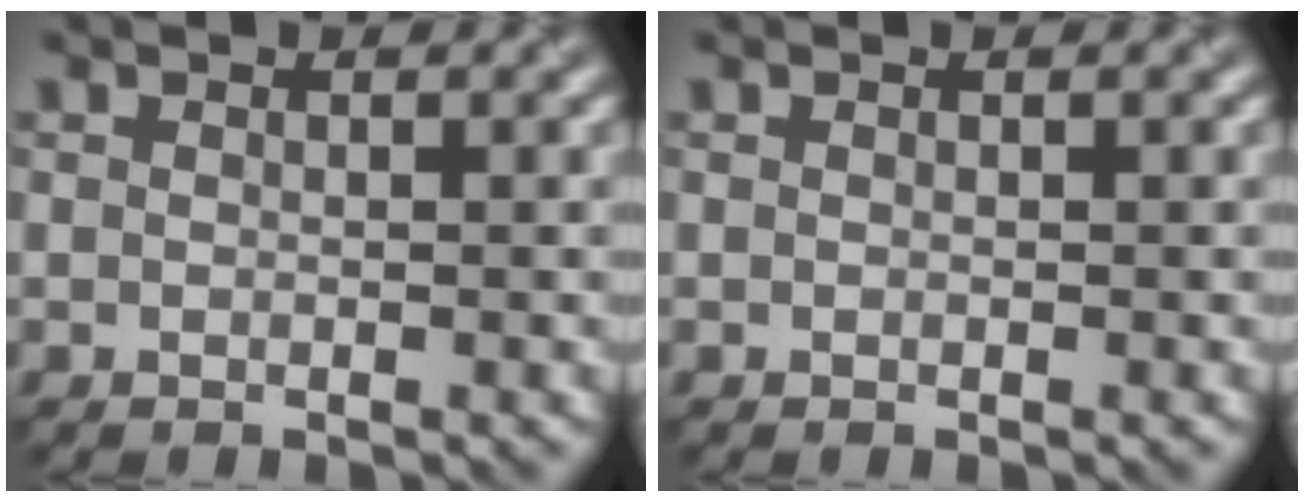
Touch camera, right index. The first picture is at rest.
{"total": 0.0}